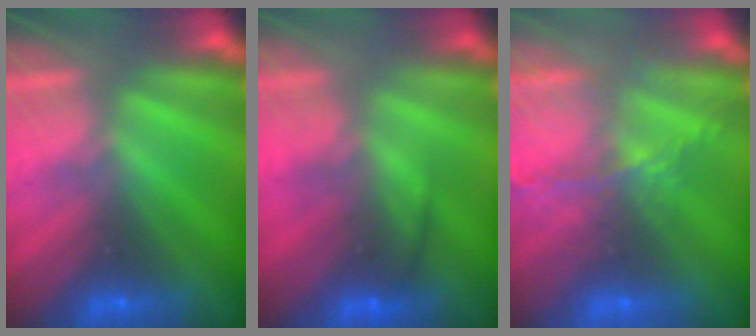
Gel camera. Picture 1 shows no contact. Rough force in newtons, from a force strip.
{"total": 2.4}
{"total": 7.4}